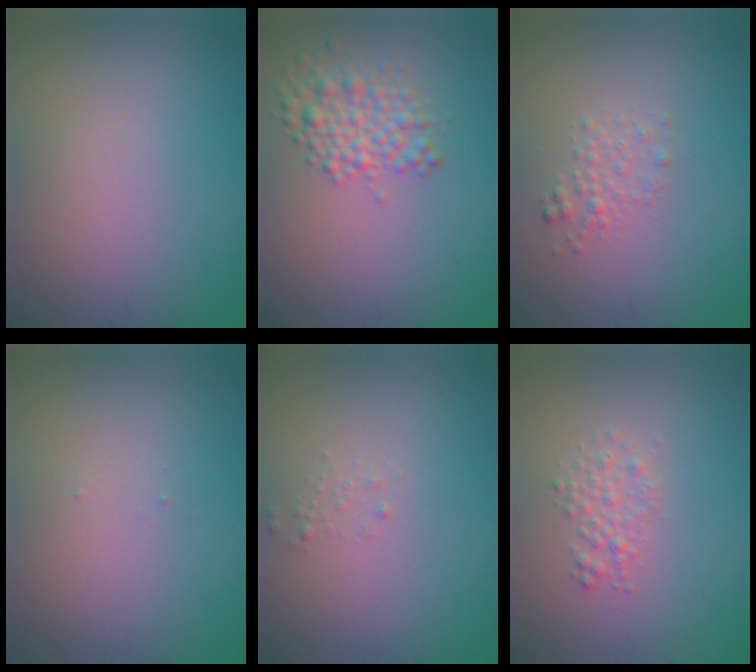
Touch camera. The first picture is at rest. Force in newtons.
{"total": 3.6, "press": 3.6, "slide": 0.1}
{"total": 1.4, "press": 1.4, "slide": 0.1}
{"total": 0.0}
{"total": 0.6, "press": 0.6, "slide": 0.1}
{"total": 1.6, "press": 1.6, "slide": 0.1}